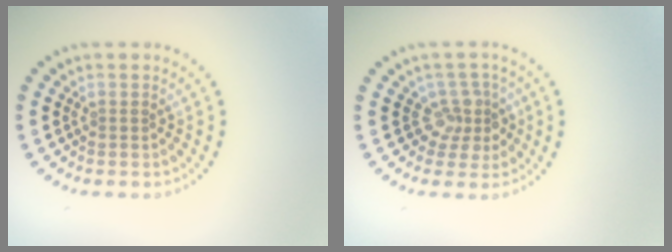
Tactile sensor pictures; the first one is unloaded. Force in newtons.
{"total": 2.7, "press": 2.0, "slide": 1.8}